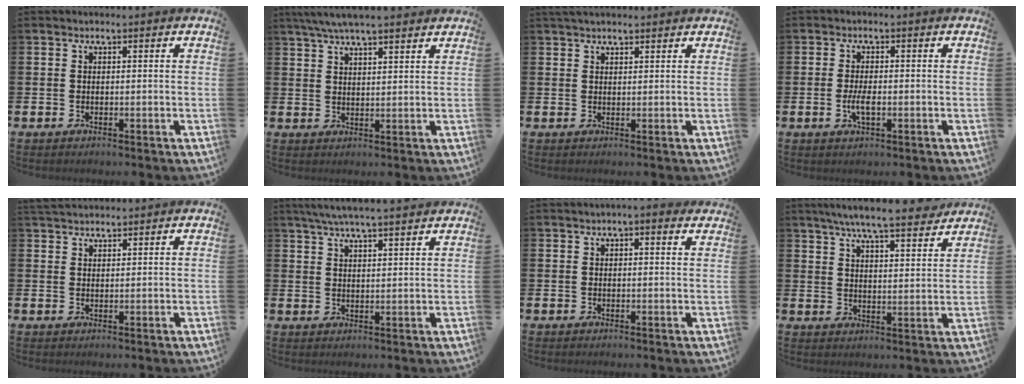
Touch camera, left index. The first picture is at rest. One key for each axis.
{"total": 5.7, "fx": 5.1, "fy": 0.8, "fz": 2.3, "tx": -0.053, "ty": -0.010, "tz": 0.093}
{"total": 2.0, "fx": 1.8, "fy": 0.5, "fz": 0.6, "tx": -0.001, "ty": -0.002, "tz": 0.030}
{"total": 2.9, "fx": -0.6, "fy": 1.1, "fz": 2.6, "tx": -0.041, "ty": -0.002, "tz": -0.012}
{"total": 2.5, "fx": 2.4, "fy": 0.7, "fz": 0.3, "tx": 0.001, "ty": -0.010, "tz": 0.042}
{"total": 5.4, "fx": 5.0, "fy": 0.1, "fz": 2.0, "tx": -0.053, "ty": -0.011, "tz": 0.091}
{"total": 1.5, "fx": 1.4, "fy": 0.1, "fz": 0.7, "tx": -0.002, "ty": -0.007, "tz": 0.022}
{"total": 7.7, "fx": 7.1, "fy": 0.5, "fz": 2.8, "tx": -0.062, "ty": -0.040, "tz": 0.123}